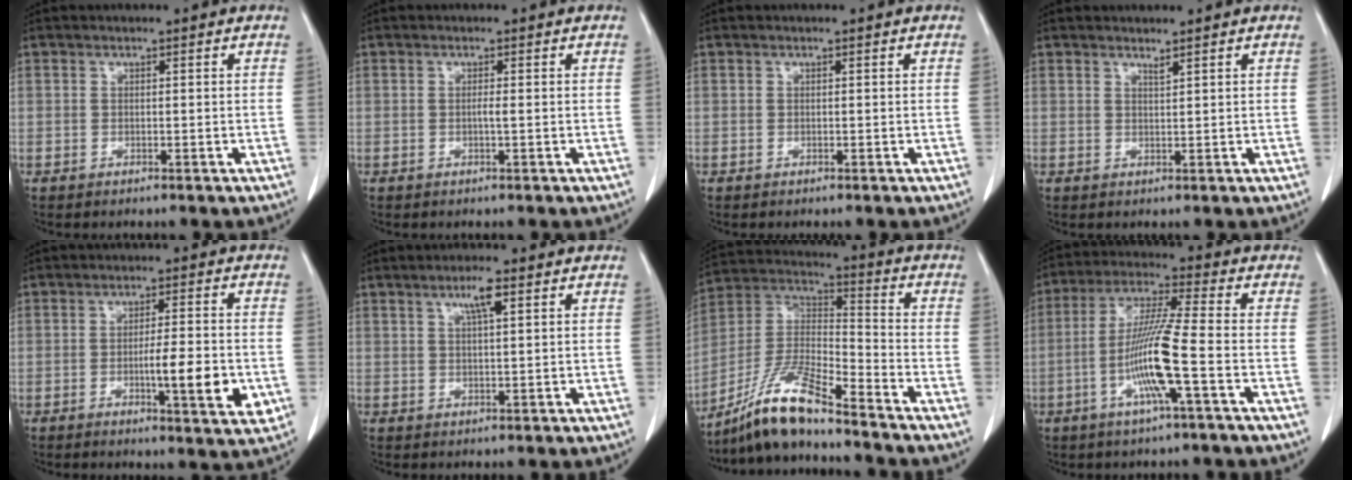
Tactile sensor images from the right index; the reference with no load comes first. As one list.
[{"total": 0.8, "force": [-0.1, -0.1, 0.8], "torque": [-0.014, -0.001, -0.003]}, {"total": 0.0}, {"total": 0.9, "force": [0.8, -0.2, 0.3], "torque": [-0.011, -0.009, 0.016]}, {"total": 8.7, "force": [-2.0, 1.1, 8.4], "torque": [-0.117, -0.008, -0.028]}, {"total": 3.4, "force": [1.7, 0.2, 3.0], "torque": [-0.055, 0.002, 0.030]}, {"total": 12.4, "force": [-10.1, 0.6, 7.2], "torque": [-0.151, -0.003, -0.193]}, {"total": 11.0, "force": [-3.1, -0.7, 10.5], "torque": [-0.206, -0.003, -0.065]}]